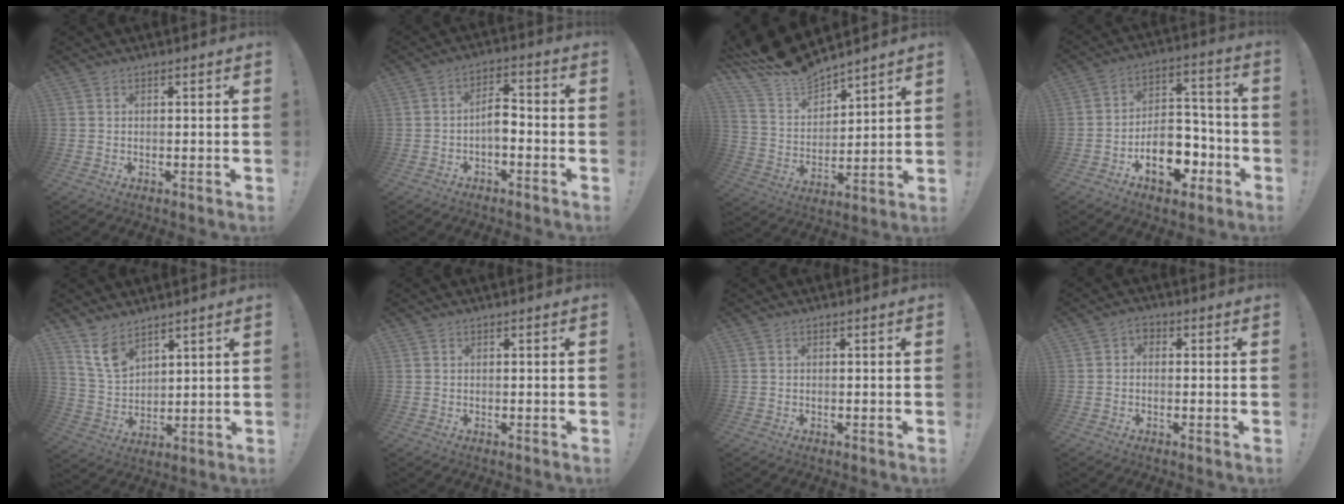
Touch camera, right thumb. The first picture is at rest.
{"total": 6.3, "force": [-2.0, 3.2, 5.0], "torque": [-0.089, 0.014, -0.037]}
{"total": 11.9, "force": [11.4, 2.8, 1.7], "torque": [-0.058, -0.104, 0.207]}
{"total": 15.1, "force": [-7.5, 9.7, 8.8], "torque": [-0.115, 0.064, -0.115]}
{"total": 10.0, "force": [7.4, 5.6, 3.7], "torque": [-0.082, -0.041, 0.150]}
{"total": 0.0}
{"total": 0.0}
{"total": 2.1, "force": [-0.9, 1.4, 1.2], "torque": [-0.025, 0.009, -0.016]}